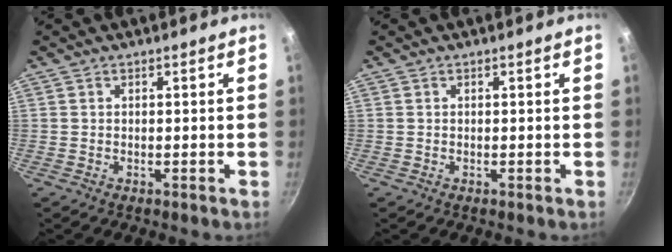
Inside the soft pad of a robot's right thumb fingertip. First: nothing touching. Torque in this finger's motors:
{"motor_torque": [-0.04, 0.01, 0.00, 0.00, 0.00]}